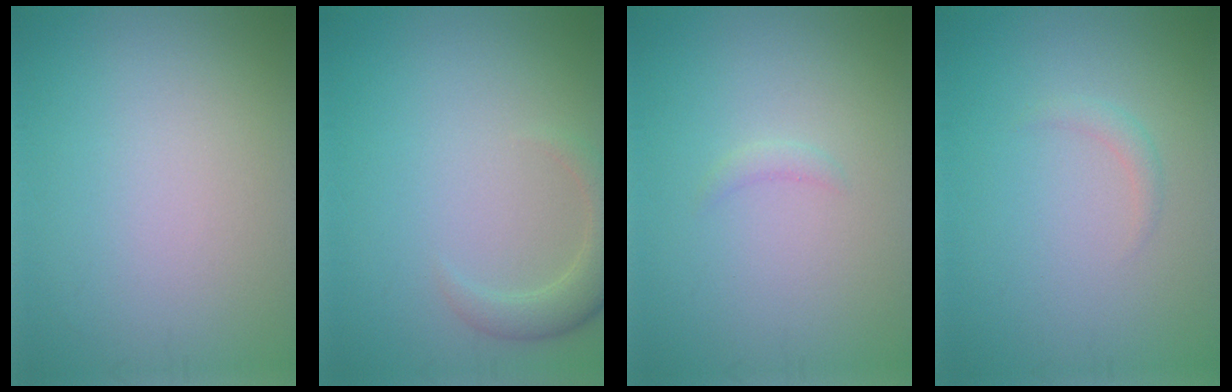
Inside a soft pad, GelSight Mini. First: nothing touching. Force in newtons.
{"total": 2.9, "press": 2.8, "slide": 0.3}
{"total": 0.7, "press": 0.7, "slide": 0.1}
{"total": 0.9, "press": 0.9, "slide": 0.1}